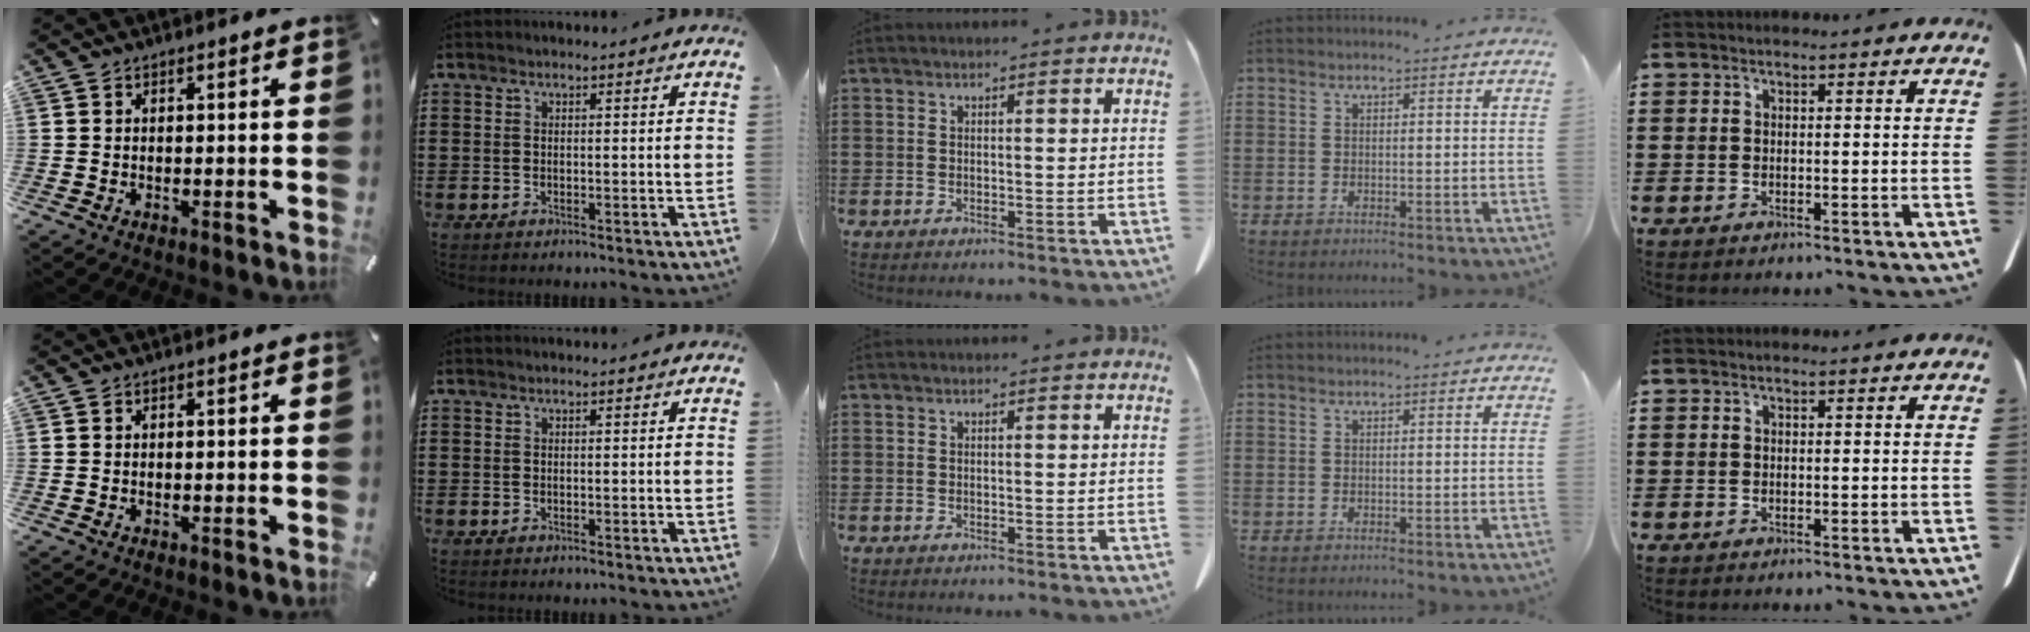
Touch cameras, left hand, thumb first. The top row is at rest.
{}